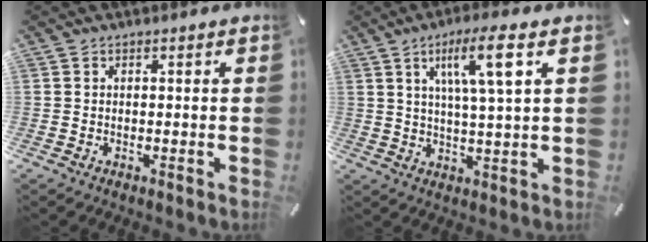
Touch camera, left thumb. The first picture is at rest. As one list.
[{"total": 10.4, "force": [4.5, 0.8, 9.3], "torque": [-0.171, 0.001, 0.069]}]